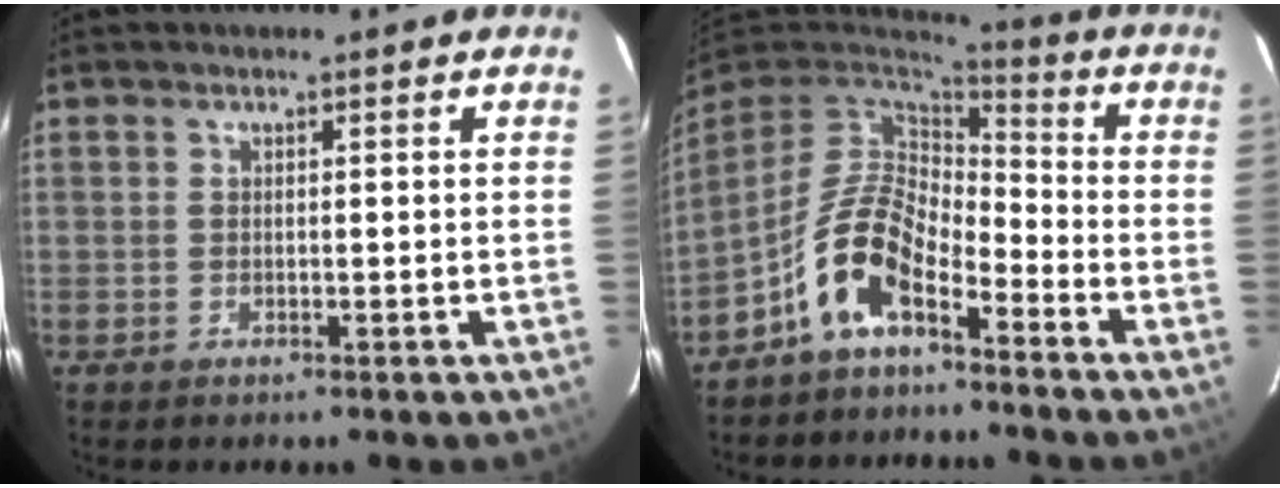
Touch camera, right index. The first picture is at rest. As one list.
[{"total": 11.8, "force": [-6.6, 5.5, 8.1], "torque": [-0.165, 0.013, -0.130]}]